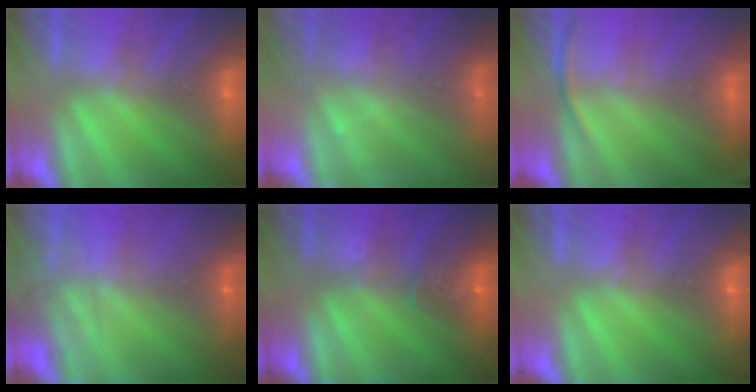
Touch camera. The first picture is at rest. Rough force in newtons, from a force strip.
{"total": 2.3}
{"total": 2.5}
{"total": 11.2}
{"total": 3.3}
{"total": 0.0}